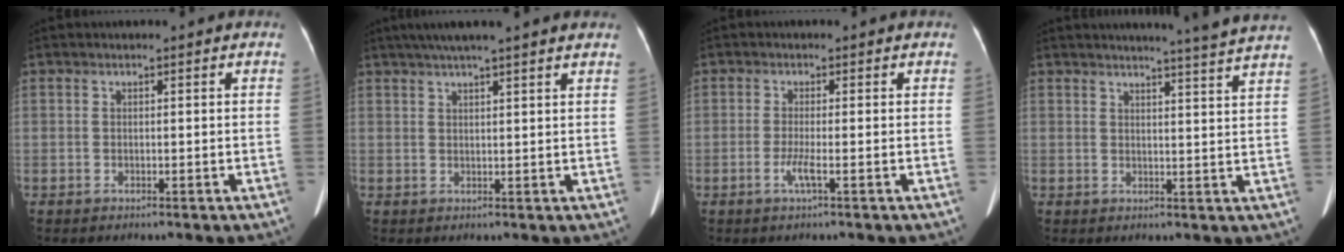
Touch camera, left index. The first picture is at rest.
{"total": 10.3, "force": [8.4, -0.1, 5.8], "torque": [-0.090, 0.037, 0.105]}
{"total": 2.3, "force": [-0.9, -0.2, 2.0], "torque": [-0.046, -0.004, -0.020]}
{"total": 8.9, "force": [8.3, -2.0, 2.7], "torque": [-0.037, -0.034, 0.084]}